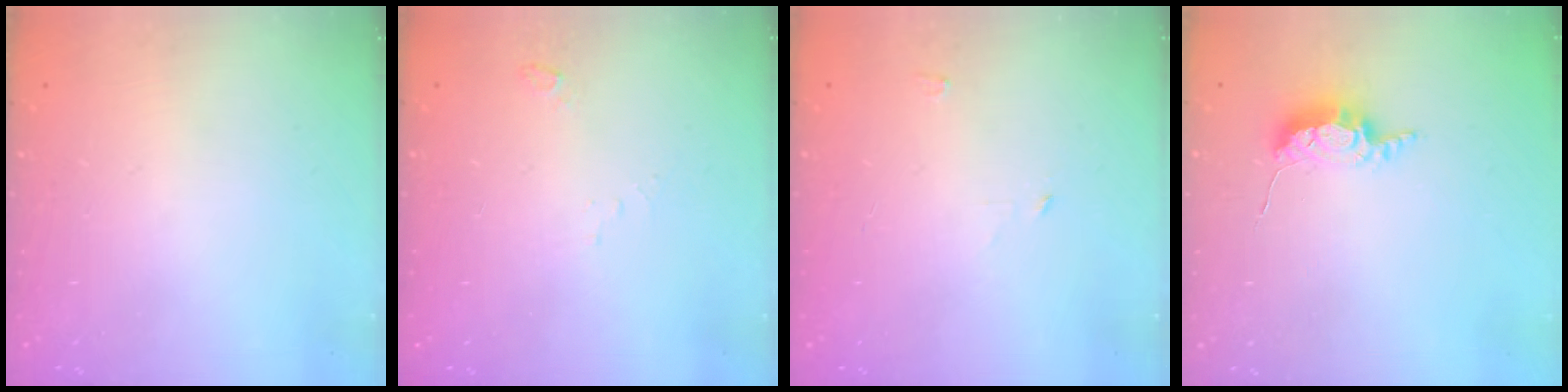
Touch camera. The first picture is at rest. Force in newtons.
{"total": 3.0, "press": 2.1, "slide": 2.1}
{"total": 2.4, "press": 2.4, "slide": 0.2}
{"total": 6.3, "press": 6.2, "slide": 0.4}